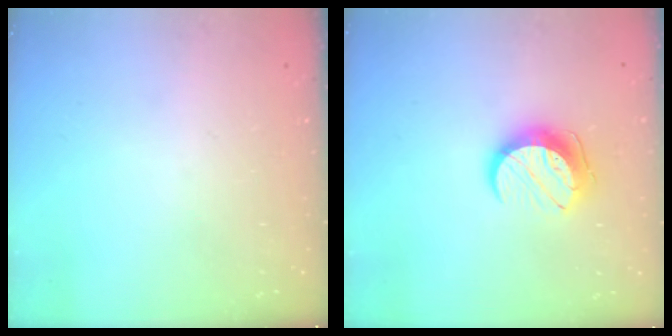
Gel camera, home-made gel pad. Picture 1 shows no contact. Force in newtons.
{"total": 10.5, "press": 10.5, "slide": 0.4}